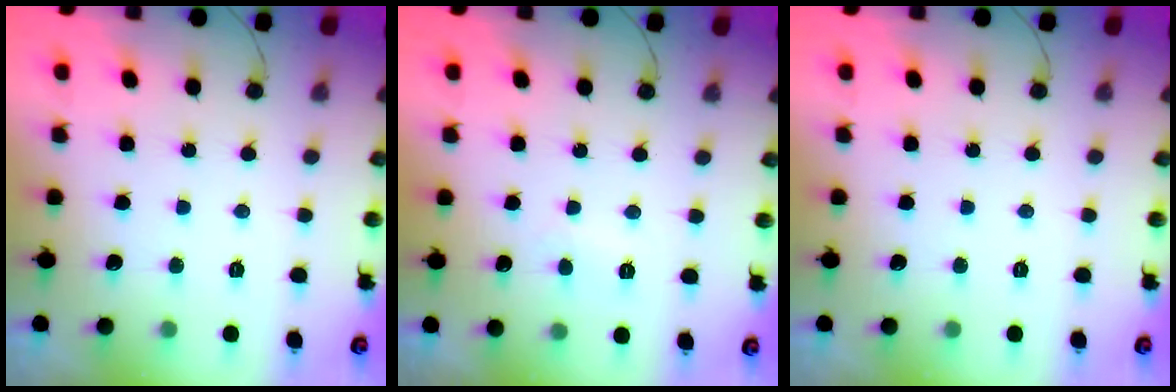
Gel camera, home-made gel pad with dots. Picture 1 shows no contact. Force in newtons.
{"total": 3.7, "press": 3.7, "slide": 0.4}
{"total": 0.0}